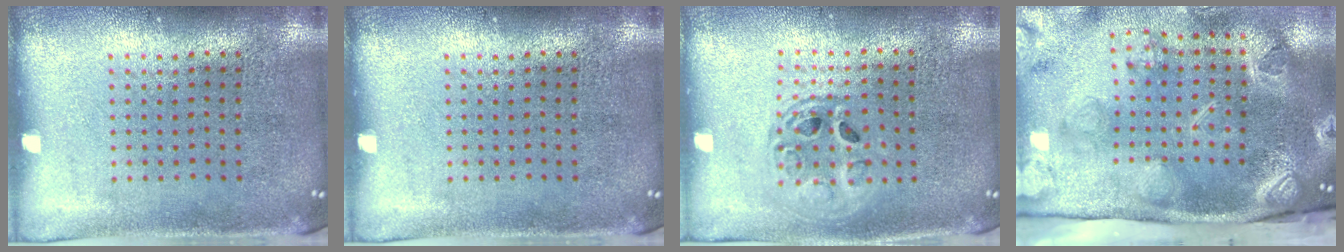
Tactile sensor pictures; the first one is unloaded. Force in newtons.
{"total": 0.0}
{"total": 1.5, "press": 1.3, "slide": 0.7}
{"total": 4.6, "press": 3.2, "slide": 3.3}